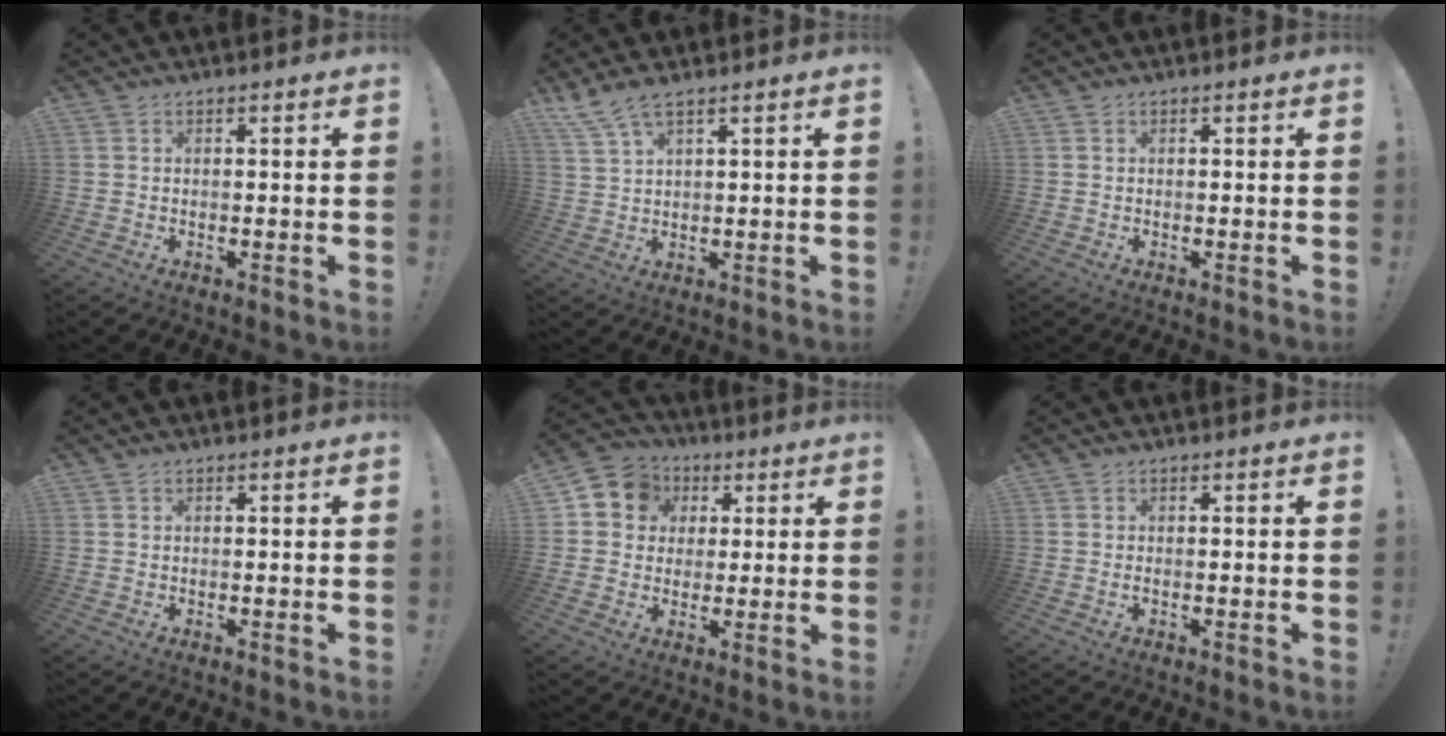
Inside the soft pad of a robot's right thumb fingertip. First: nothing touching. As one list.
[{"total": 5.1, "force": [4.0, 0.4, 3.1], "torque": [-0.075, -0.015, 0.076]}, {"total": 0.0}, {"total": 0.0}, {"total": 9.0, "force": [2.1, 8.2, 3.0], "torque": [-0.039, 0.001, 0.043]}, {"total": 0.5, "force": [-0.1, 0.1, 0.5], "torque": [-0.005, -0.003, -0.004]}]